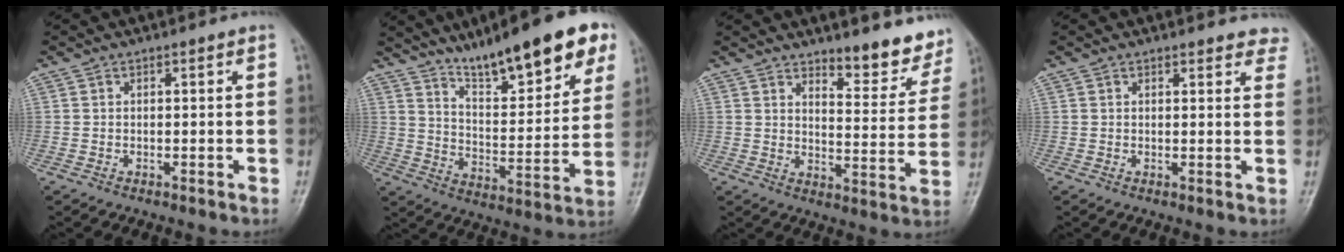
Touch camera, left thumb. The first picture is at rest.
{"total": 19.5, "force": [13.0, 4.8, 13.7], "torque": [-0.168, -0.056, 0.207]}
{"total": 10.1, "force": [8.5, 3.1, 4.5], "torque": [-0.025, -0.071, 0.110]}
{"total": 5.2, "force": [4.7, 1.8, 0.9], "torque": [0.027, -0.019, 0.032]}